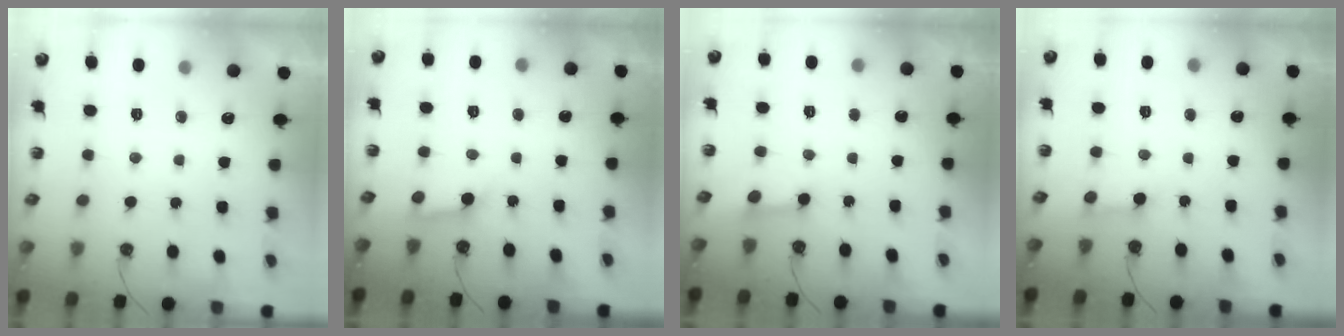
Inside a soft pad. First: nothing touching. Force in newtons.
{"total": 3.3, "press": 3.3, "slide": 0.3}
{"total": 2.6, "press": 2.5, "slide": 0.3}
{"total": 2.8, "press": 2.8, "slide": 0.3}